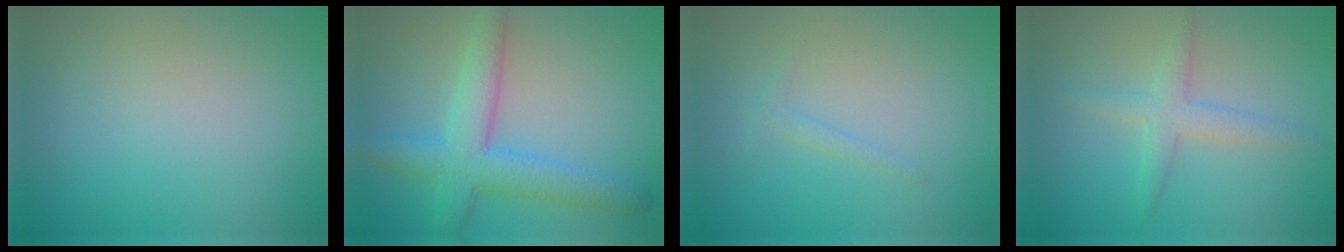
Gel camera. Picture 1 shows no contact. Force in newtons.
{"total": 6.0, "press": 6.0, "slide": 0.2}
{"total": 1.0, "press": 1.0, "slide": 0.1}
{"total": 2.7, "press": 2.7, "slide": 0.1}